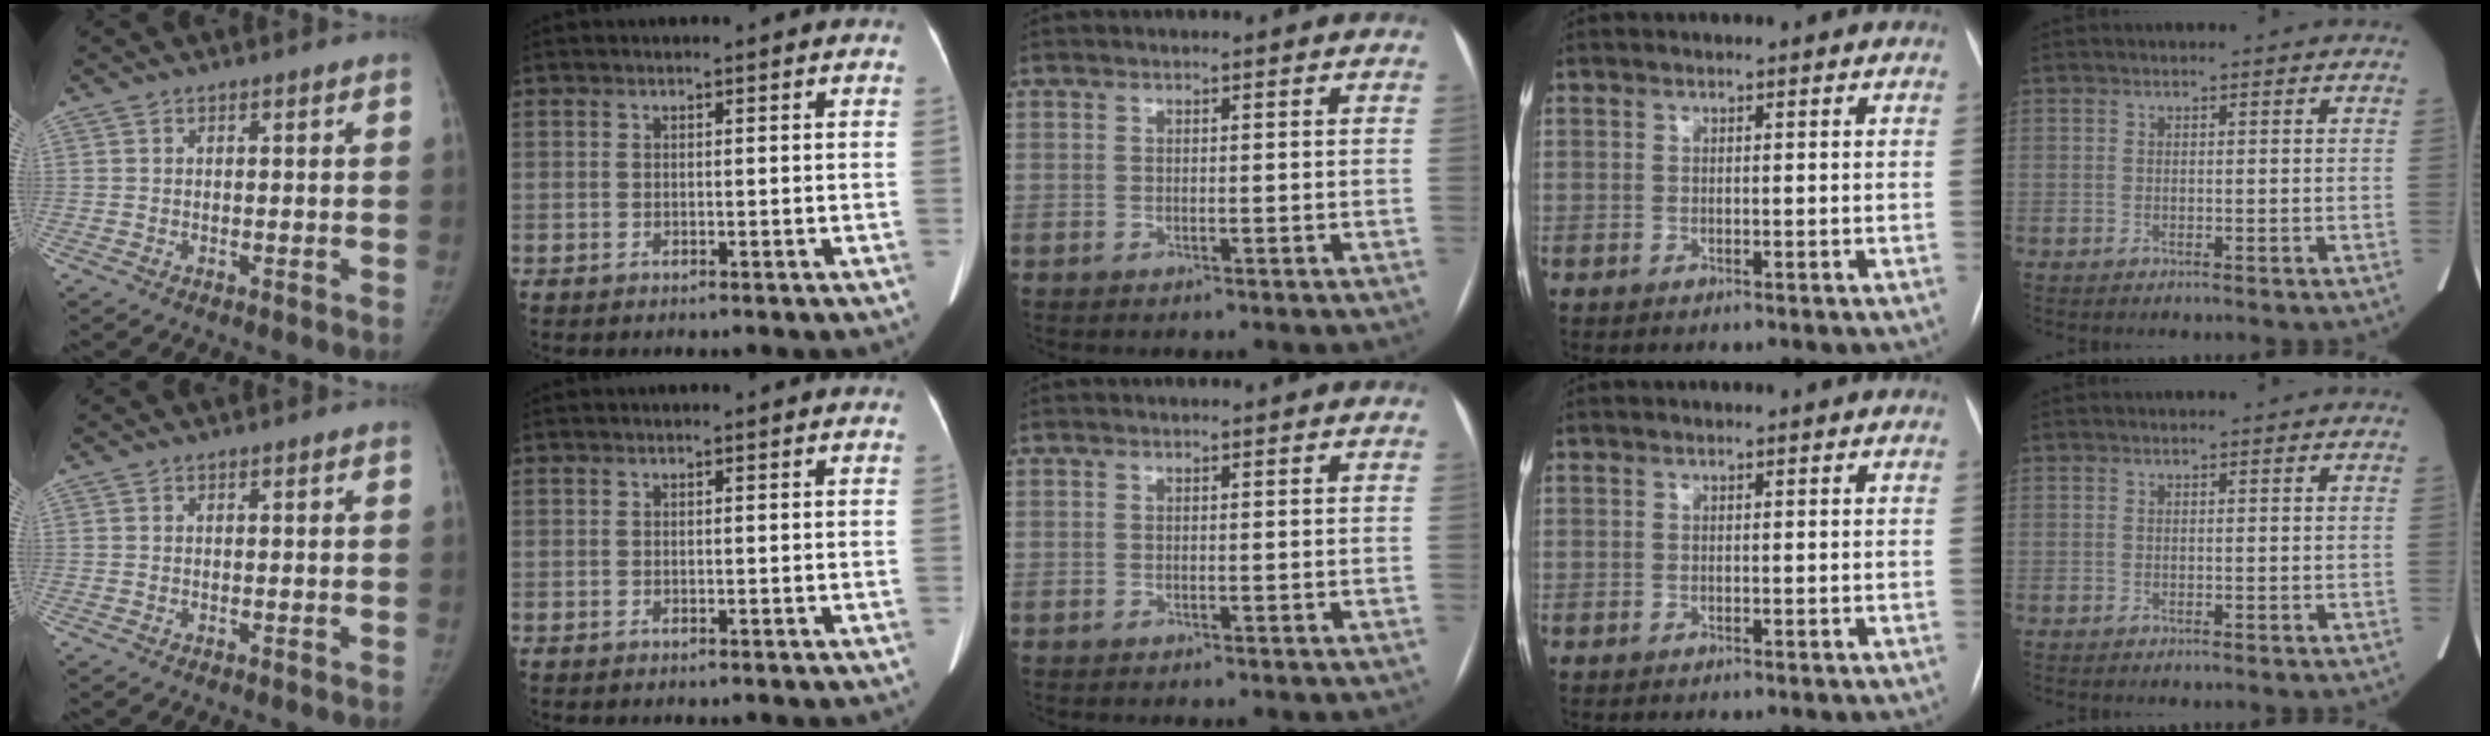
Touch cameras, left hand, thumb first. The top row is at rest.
{}